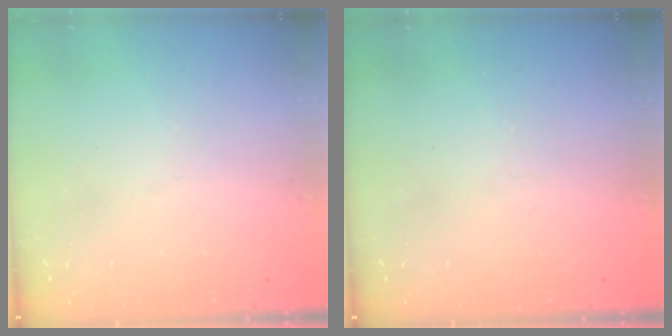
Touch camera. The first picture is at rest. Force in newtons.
{"total": 0.0}